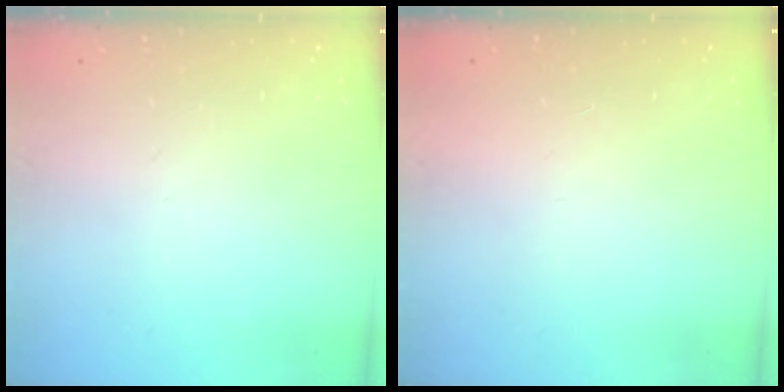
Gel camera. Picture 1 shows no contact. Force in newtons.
{"total": 1.6, "press": 1.5, "slide": 0.1}